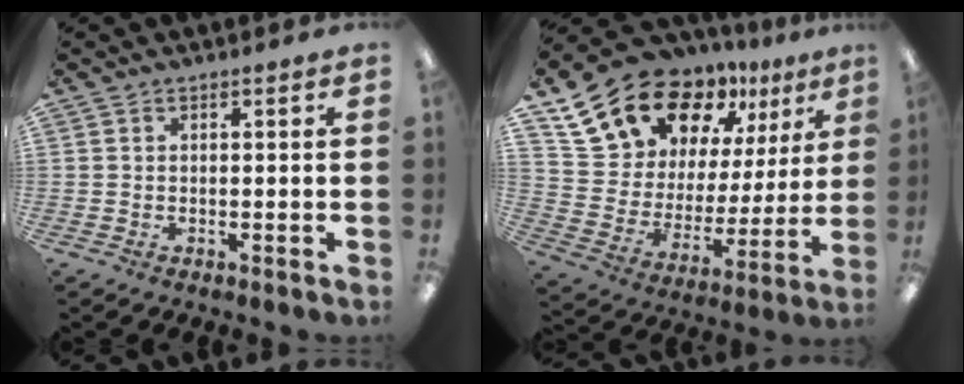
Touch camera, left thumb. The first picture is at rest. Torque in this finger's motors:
{"motor_torque": [2.50, 2.51, 1.39, -1.39, 0.25]}